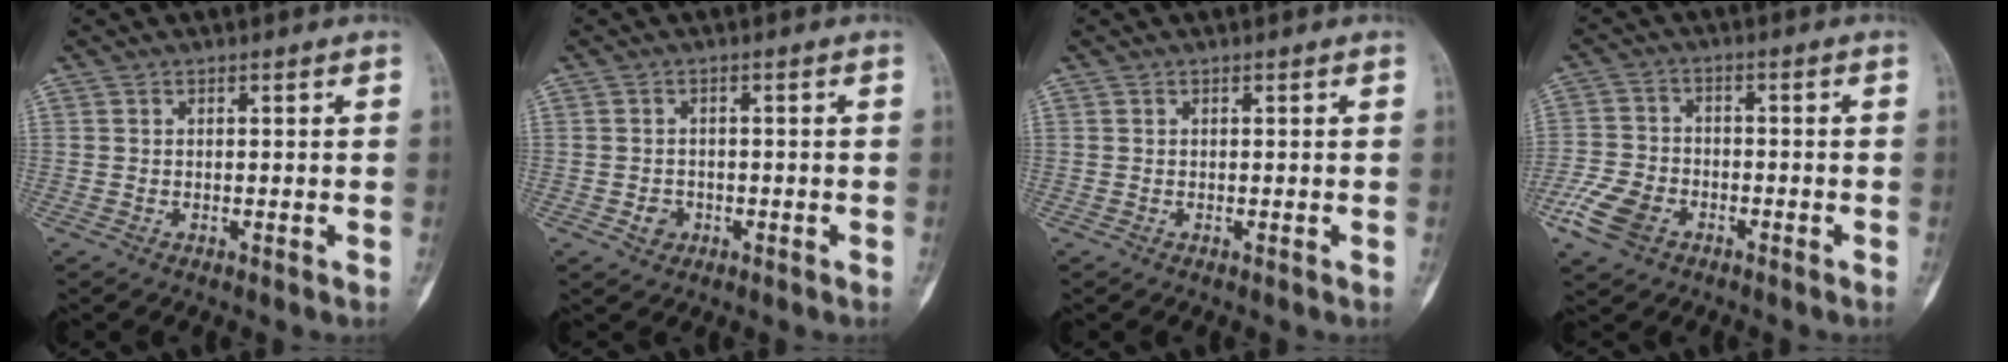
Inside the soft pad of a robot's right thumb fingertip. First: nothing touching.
{"total": 2.3, "force": [-0.9, 2.0, 0.8], "torque": [-0.006, 0.006, -0.011]}
{"total": 0.0}
{"total": 8.4, "force": [-4.4, 5.5, 4.6], "torque": [-0.097, 0.014, -0.087]}